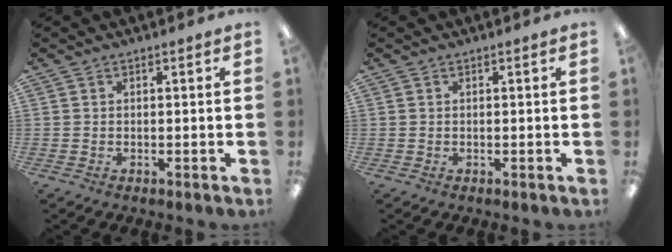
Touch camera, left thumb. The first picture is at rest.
{"total": 0.0}